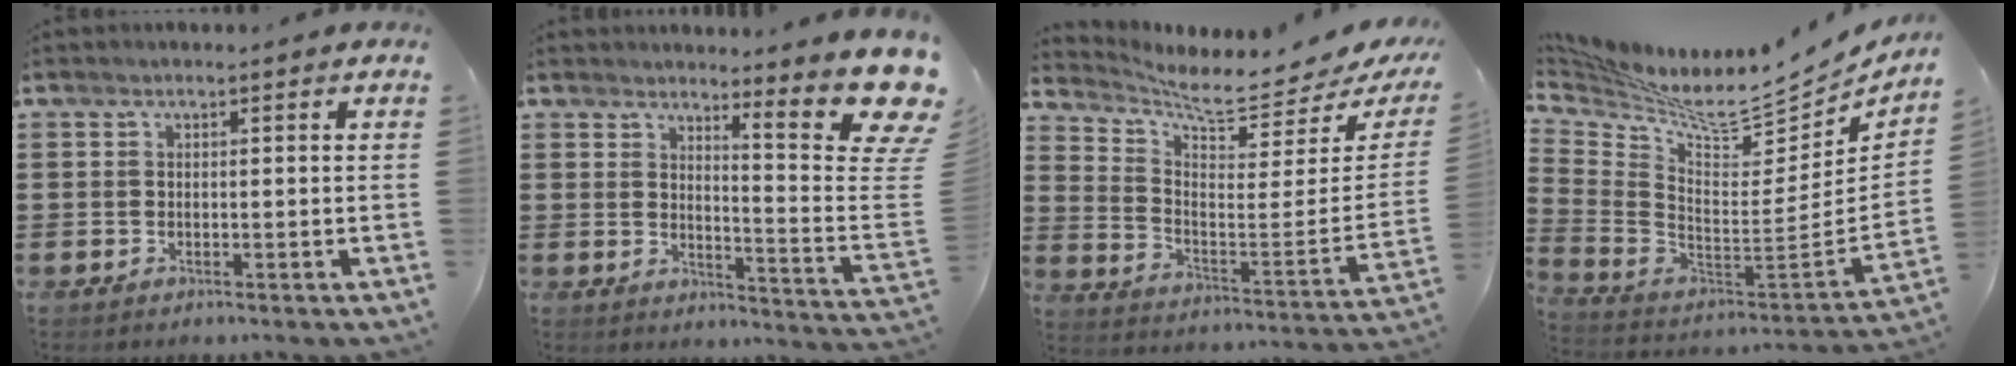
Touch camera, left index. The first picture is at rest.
{"total": 10.2, "force": [7.2, 1.1, 7.1], "torque": [-0.102, -0.069, 0.117]}
{"total": 5.7, "force": [5.2, 0.2, 2.5], "torque": [-0.070, -0.061, 0.080]}
{"total": 7.3, "force": [6.6, 0.5, 3.2], "torque": [-0.090, -0.071, 0.105]}